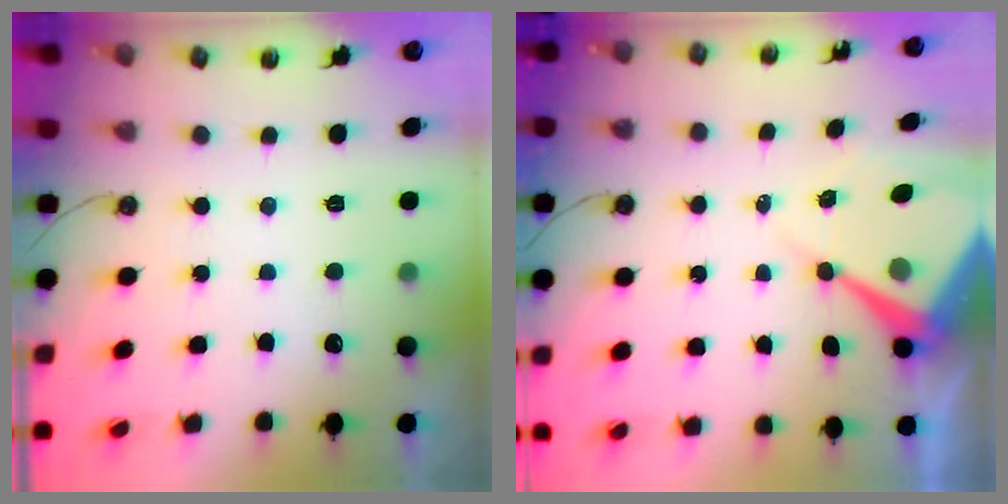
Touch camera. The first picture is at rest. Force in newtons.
{"total": 9.7, "press": 9.7, "slide": 0.9}